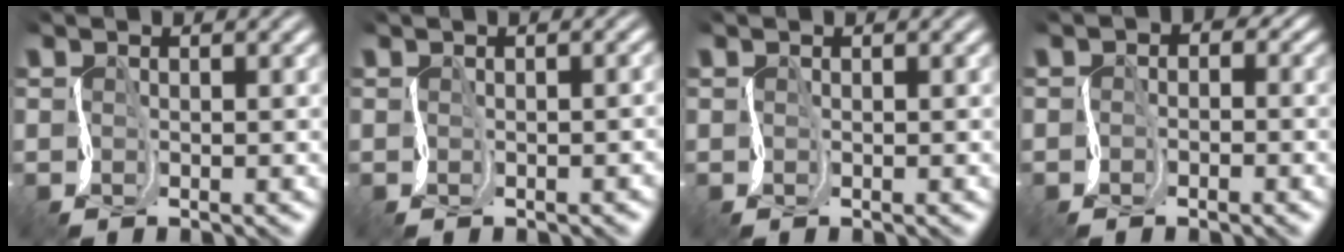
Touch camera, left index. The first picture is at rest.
{"total": 1.5, "force": [-0.5, 0.9, 1.2], "torque": [-0.003, 0.006, -0.005]}
{"total": 0.0}
{"total": 2.0, "force": [-0.4, 1.6, 1.2], "torque": [-0.004, 0.001, -0.013]}